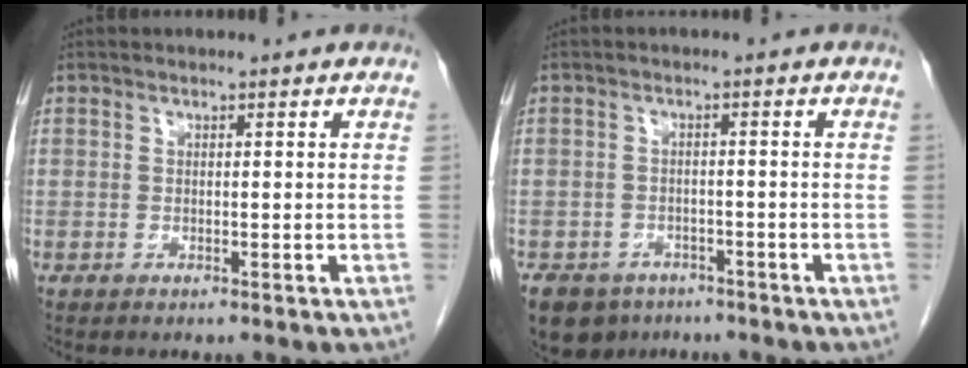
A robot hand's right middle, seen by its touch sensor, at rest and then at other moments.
{"total": 7.5, "force": [-5.3, 5.0, 1.7], "torque": [-0.030, 0.001, -0.079]}